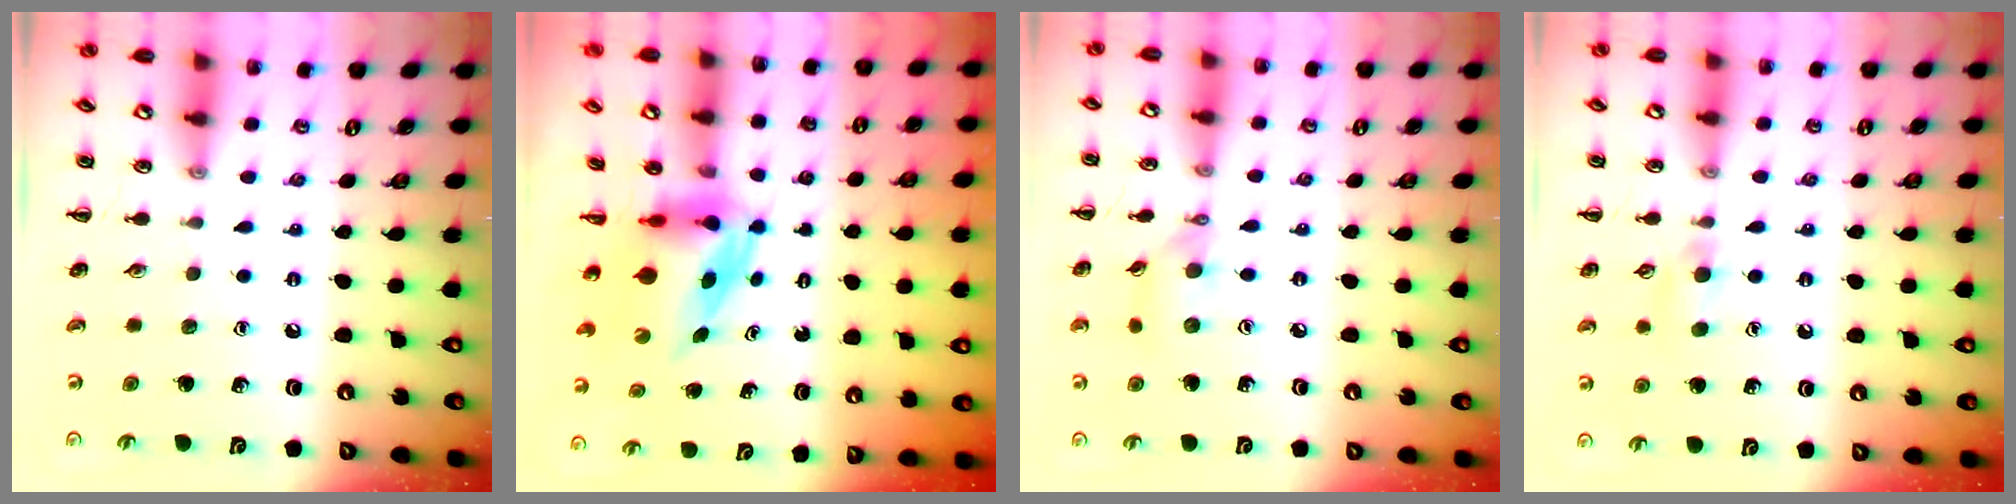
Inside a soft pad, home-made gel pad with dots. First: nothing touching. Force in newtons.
{"total": 3.9, "press": 3.7, "slide": 1.1}
{"total": 6.8, "press": 6.8, "slide": 0.9}
{"total": 5.3, "press": 4.9, "slide": 1.9}